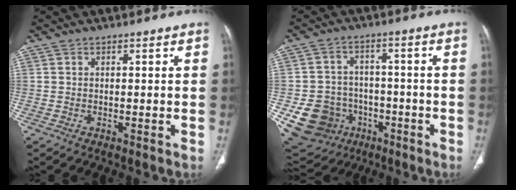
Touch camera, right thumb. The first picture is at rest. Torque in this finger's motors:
{"motor_torque": [2.58, 2.43, 0.52, -0.63, 0.05]}